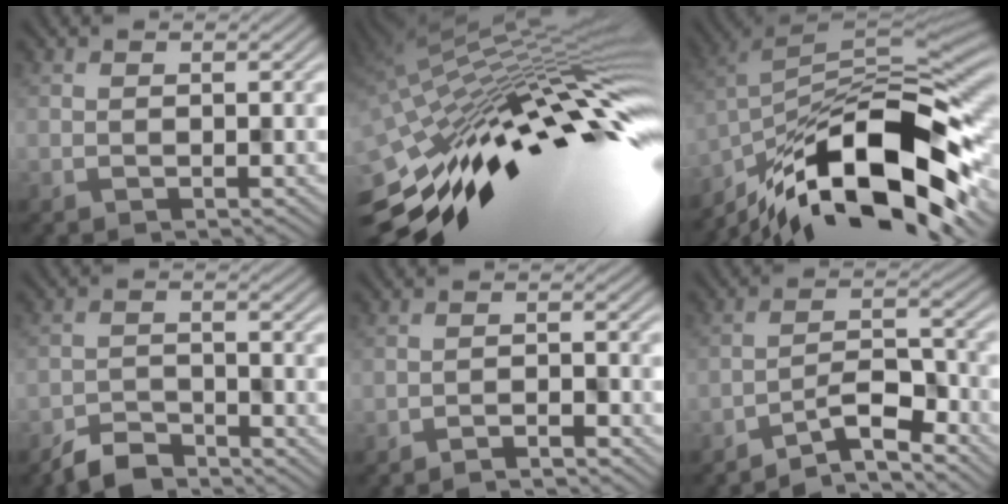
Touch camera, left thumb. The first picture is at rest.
{"total": 17.9, "force": [-1.5, 4.3, 17.3], "torque": [-0.292, 0.001, -0.044]}
{"total": 15.9, "force": [-9.7, 5.3, 11.5], "torque": [-0.230, 0.003, -0.182]}
{"total": 4.0, "force": [-3.6, 1.1, 1.2], "torque": [-0.024, -0.004, -0.074]}
{"total": 2.3, "force": [-2.1, 0.2, 0.9], "torque": [-0.013, 0.004, -0.039]}
{"total": 7.1, "force": [-5.9, 1.4, 3.8], "torque": [-0.063, 0.009, -0.108]}